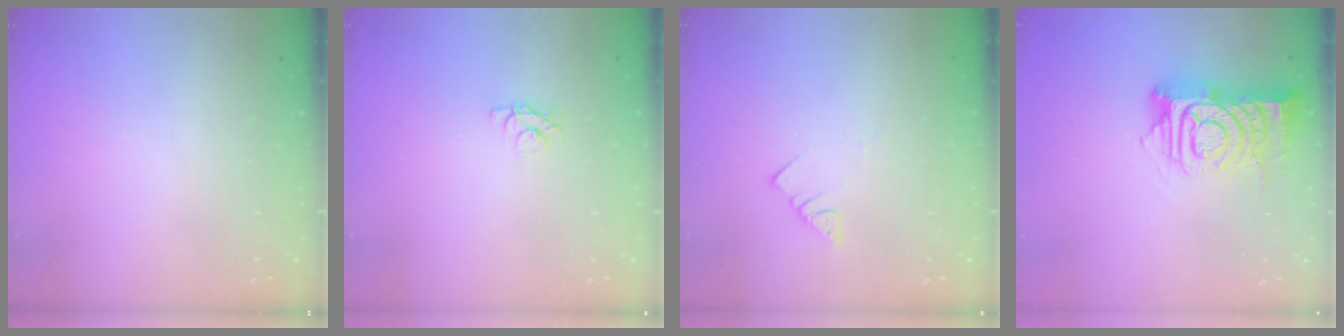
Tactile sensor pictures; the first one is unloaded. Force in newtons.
{"total": 3.6, "press": 3.6, "slide": 0.4}
{"total": 3.4, "press": 3.4, "slide": 0.3}
{"total": 13.0, "press": 13.0, "slide": 1.1}